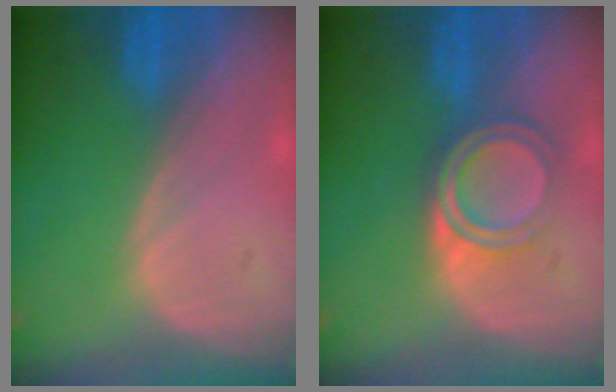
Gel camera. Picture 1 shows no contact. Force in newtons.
{"total": 5.3, "press": 4.9, "slide": 2.0}